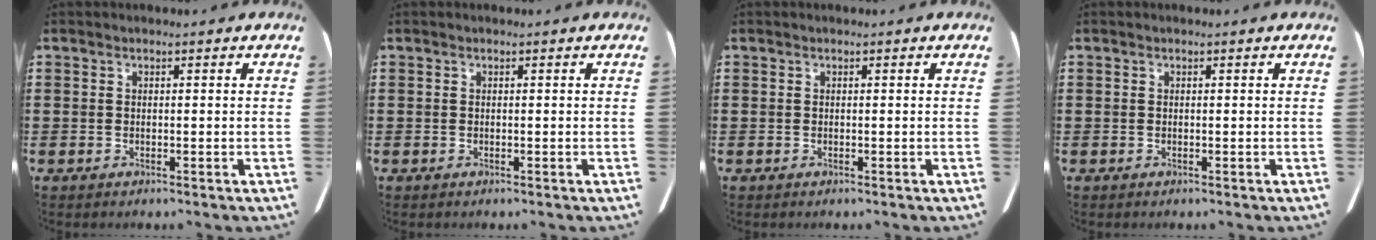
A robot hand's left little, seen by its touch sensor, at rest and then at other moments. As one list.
[{"total": 0.0}, {"total": 0.0}, {"total": 0.0}]